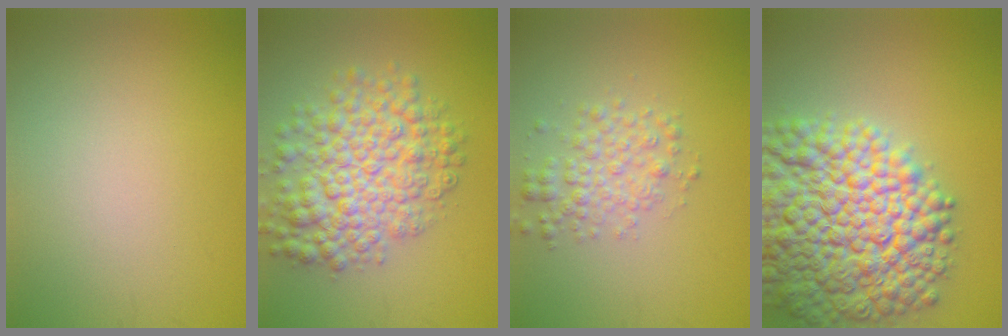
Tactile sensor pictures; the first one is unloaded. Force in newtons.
{"total": 7.6, "press": 7.6, "slide": 0.2}
{"total": 2.9, "press": 2.9, "slide": 0.1}
{"total": 15.3, "press": 15.3, "slide": 0.5}